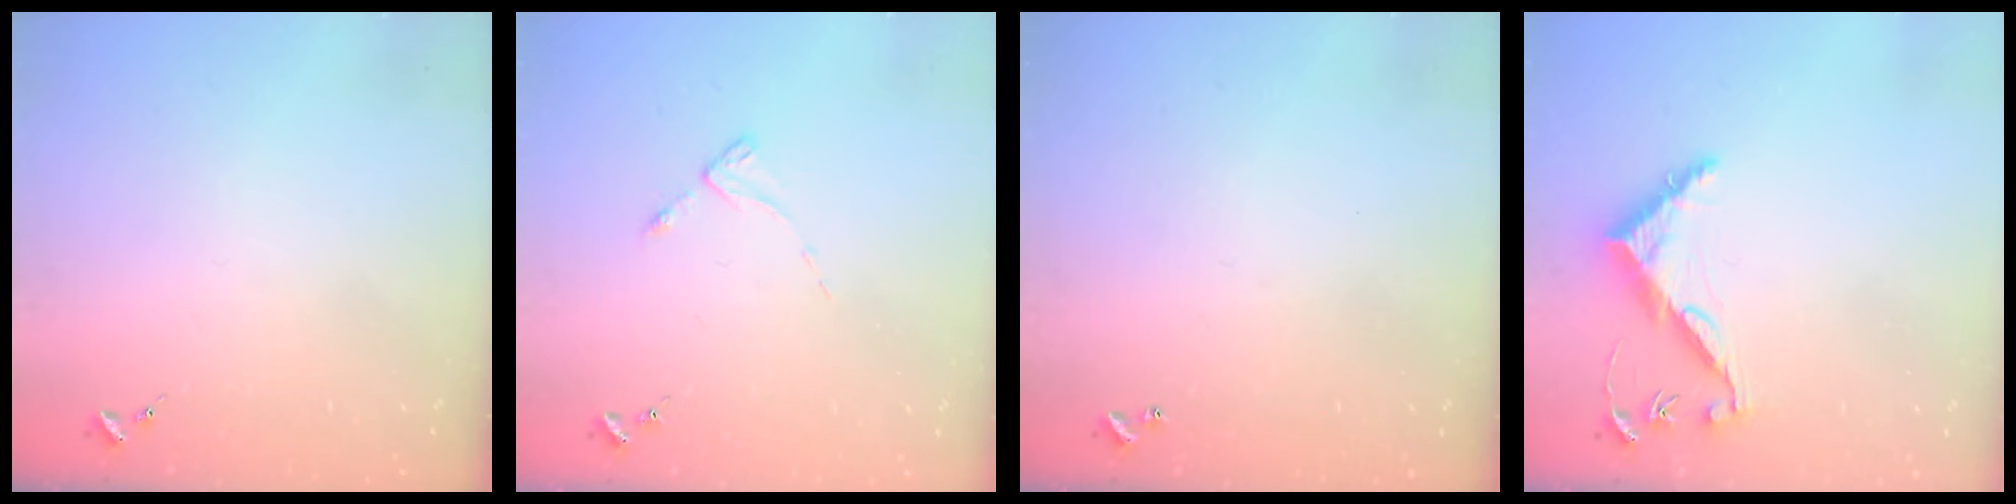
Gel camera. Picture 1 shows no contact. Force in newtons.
{"total": 2.8, "press": 2.8, "slide": 0.3}
{"total": 1.0, "press": 1.0, "slide": 0.2}
{"total": 7.5, "press": 7.5, "slide": 0.5}